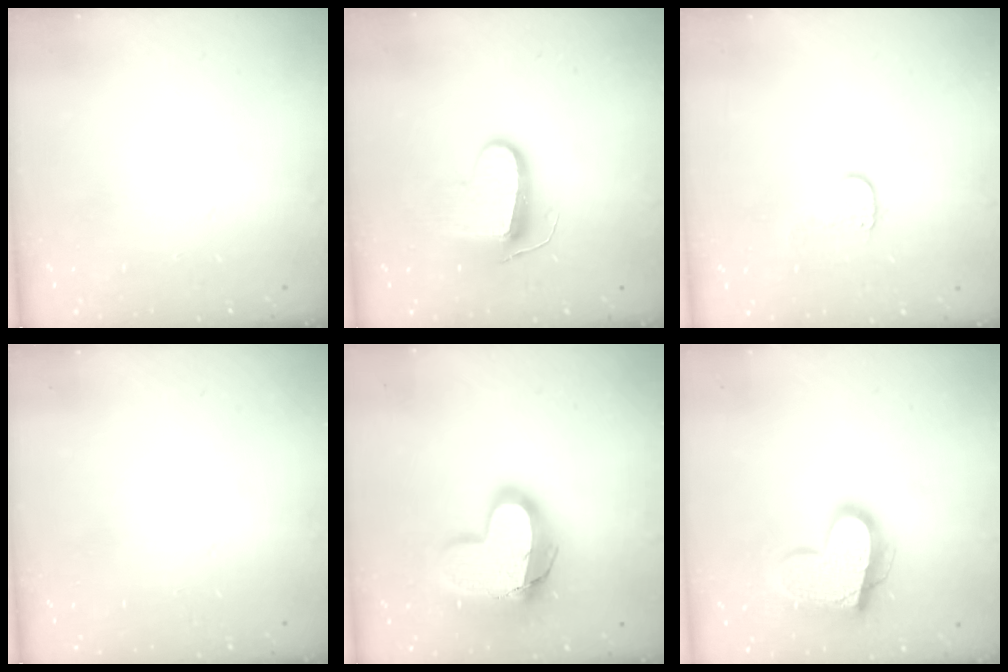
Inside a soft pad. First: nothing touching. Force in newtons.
{"total": 9.5, "press": 9.5, "slide": 0.1}
{"total": 5.1, "press": 5.0, "slide": 0.5}
{"total": 0.0}
{"total": 17.2, "press": 17.1, "slide": 1.5}
{"total": 15.9, "press": 15.9, "slide": 0.9}